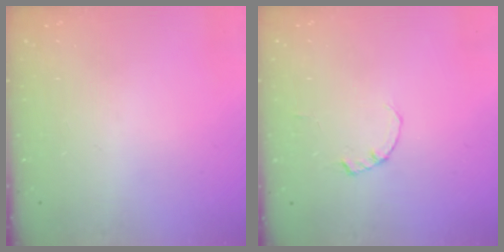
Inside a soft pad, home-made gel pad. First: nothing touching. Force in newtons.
{"total": 0.0}